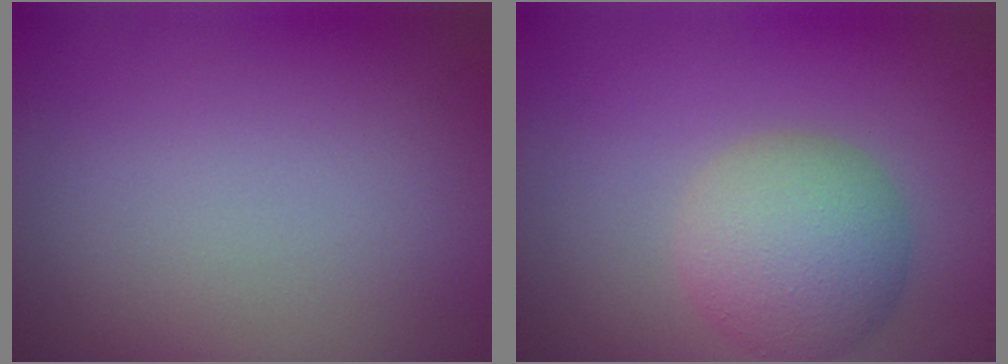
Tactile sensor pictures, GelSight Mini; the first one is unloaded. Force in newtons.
{"total": 5.8, "press": 5.8, "slide": 0.4}